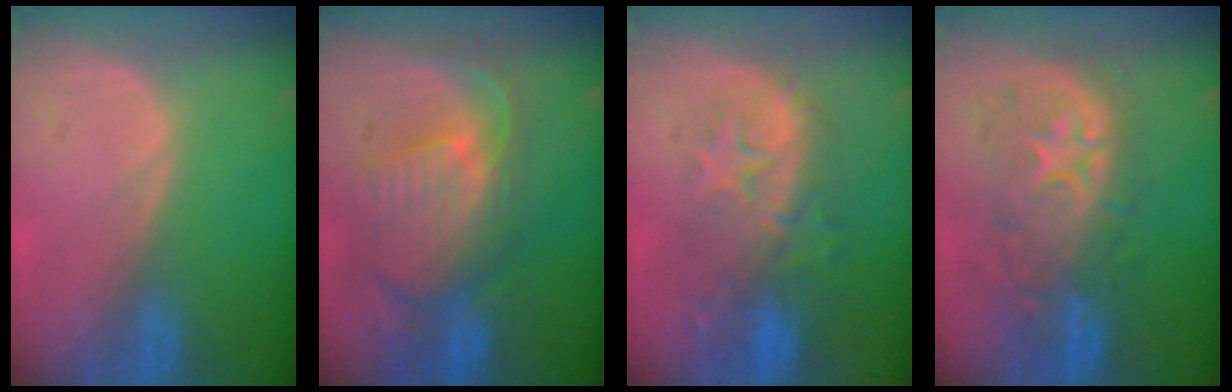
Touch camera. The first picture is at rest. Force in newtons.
{"total": 10.9, "press": 9.6, "slide": 5.3}
{"total": 9.8, "press": 9.0, "slide": 4.1}
{"total": 9.9, "press": 9.2, "slide": 3.5}